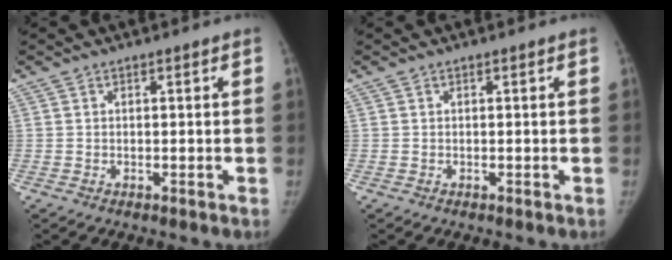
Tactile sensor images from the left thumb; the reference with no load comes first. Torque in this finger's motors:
{"motor_torque": [0.00, 0.00, 0.11, -0.06, 0.00]}